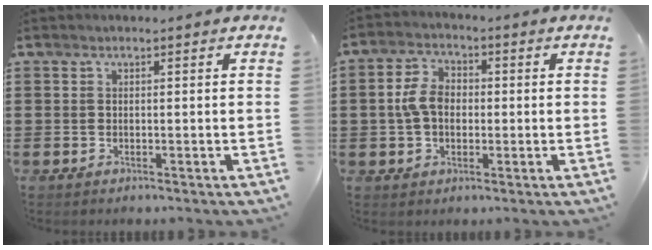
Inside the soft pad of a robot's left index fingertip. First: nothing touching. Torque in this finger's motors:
{"motor_torque": [1.10, 1.04, 0.32, 0.04]}